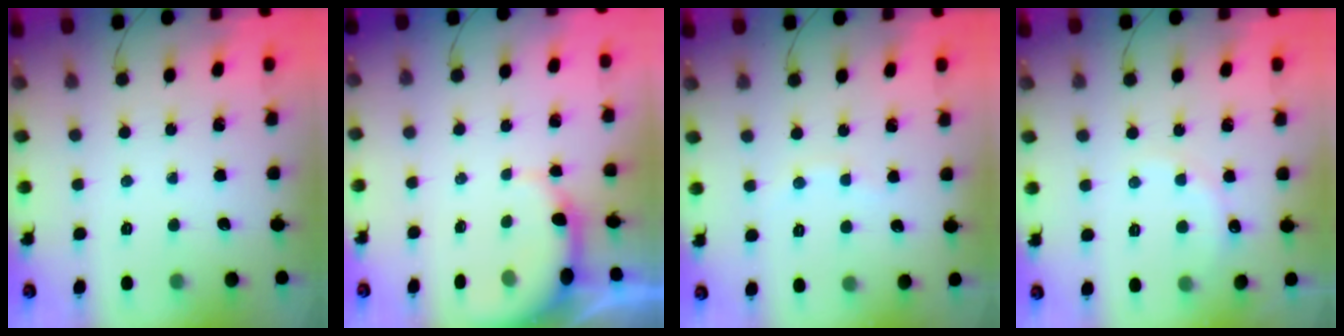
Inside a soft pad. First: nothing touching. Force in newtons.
{"total": 4.8, "press": 4.7, "slide": 0.8}
{"total": 2.7, "press": 2.6, "slide": 0.8}
{"total": 7.6, "press": 7.5, "slide": 1.1}